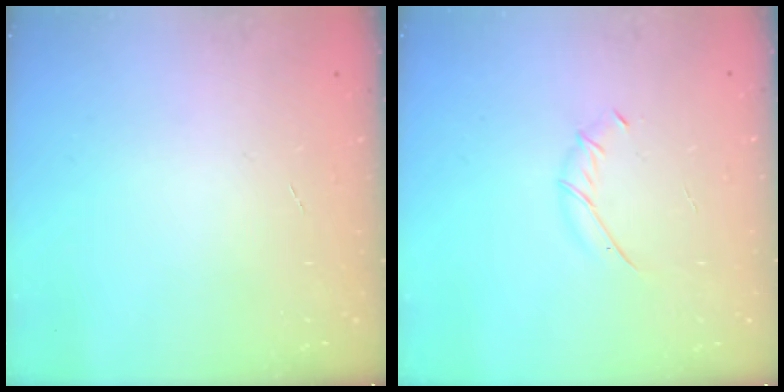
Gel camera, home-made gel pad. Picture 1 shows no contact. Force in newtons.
{"total": 3.9, "press": 3.8, "slide": 0.7}